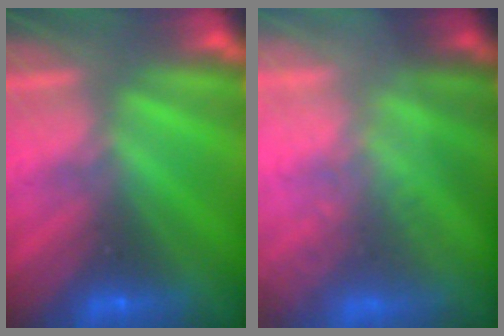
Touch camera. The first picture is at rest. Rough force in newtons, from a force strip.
{"total": 7.3}